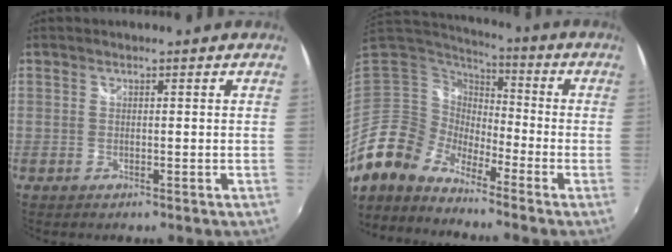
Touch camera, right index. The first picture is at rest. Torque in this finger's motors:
{"motor_torque": [0.02, -0.12, -0.55, -0.21]}